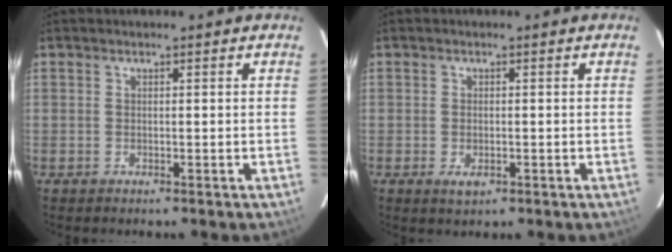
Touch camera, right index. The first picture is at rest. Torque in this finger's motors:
{"motor_torque": [0.21, -0.05, 0.02, 0.02]}